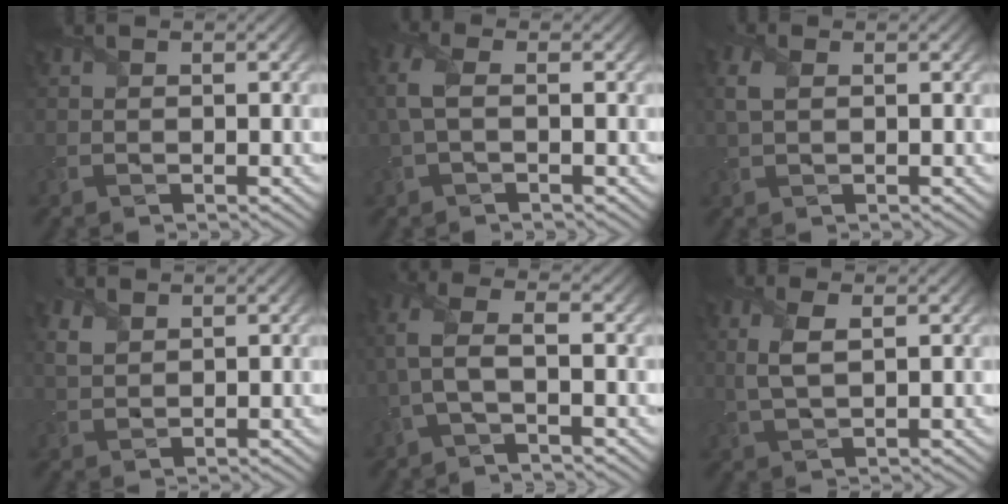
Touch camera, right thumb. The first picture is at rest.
{"total": 3.8, "force": [0.0, 1.8, 3.4], "torque": [-0.093, 0.012, -0.003]}
{"total": 2.7, "force": [0.7, 1.6, 2.2], "torque": [-0.061, 0.009, 0.011]}
{"total": 2.3, "force": [1.4, 1.3, 1.3], "torque": [-0.039, 0.003, 0.030]}
{"total": 4.4, "force": [-0.9, 1.3, 4.1], "torque": [-0.104, 0.016, -0.025]}
{"total": 3.8, "force": [0.8, 1.4, 3.5], "torque": [-0.088, 0.002, 0.021]}